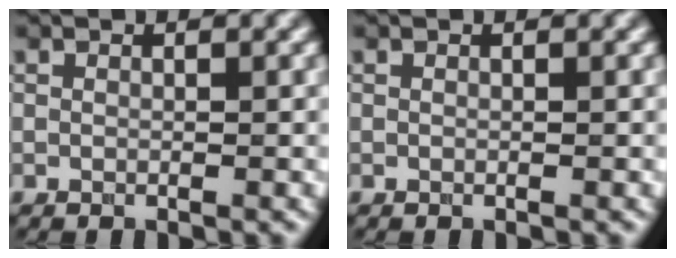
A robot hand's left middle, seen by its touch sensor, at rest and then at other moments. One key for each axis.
{"total": 0.0}